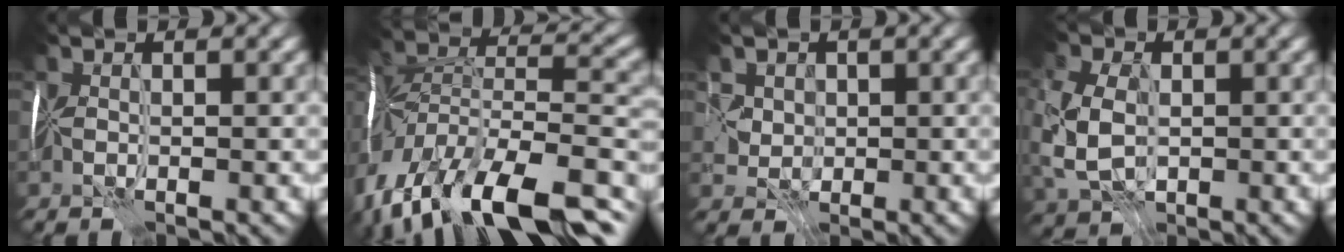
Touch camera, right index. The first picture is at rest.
{"total": 16.5, "force": [-10.4, 7.6, 10.3], "torque": [-0.201, -0.003, -0.167]}
{"total": 1.9, "force": [0.8, 1.7, -0.3], "torque": [-0.005, 0.008, 0.010]}
{"total": 6.3, "force": [-0.4, 5.0, 3.8], "torque": [-0.130, -0.001, 0.002]}